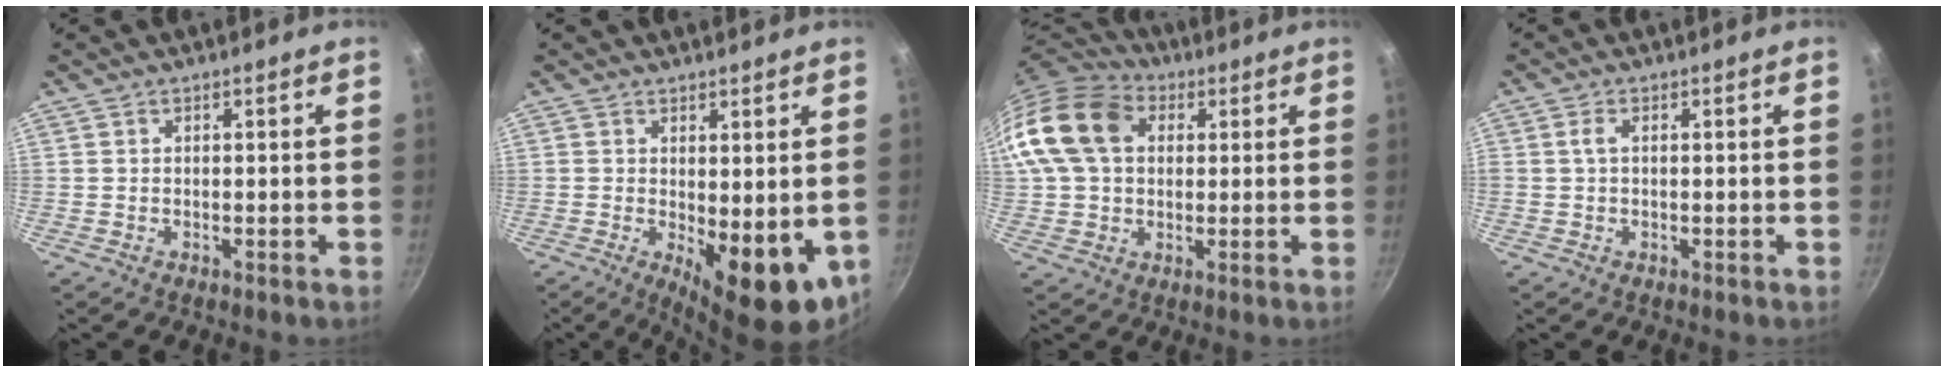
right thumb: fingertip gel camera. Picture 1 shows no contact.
{"total": 10.8, "force": [-1.1, 4.6, 9.7], "torque": [-0.108, -0.009, -0.002]}
{"total": 15.9, "force": [3.5, 11.8, 10.1], "torque": [-0.182, 0.024, 0.047]}
{"total": 1.5, "force": [0.2, 0.8, 1.3], "torque": [-0.028, 0.005, 0.002]}